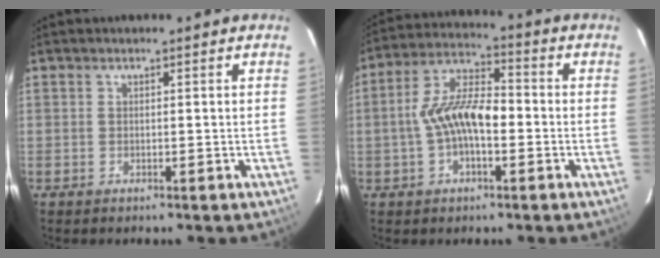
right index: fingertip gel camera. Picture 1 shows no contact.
{"total": 10.3, "force": [-1.9, 4.3, 9.1], "torque": [-0.183, 0.020, -0.038]}